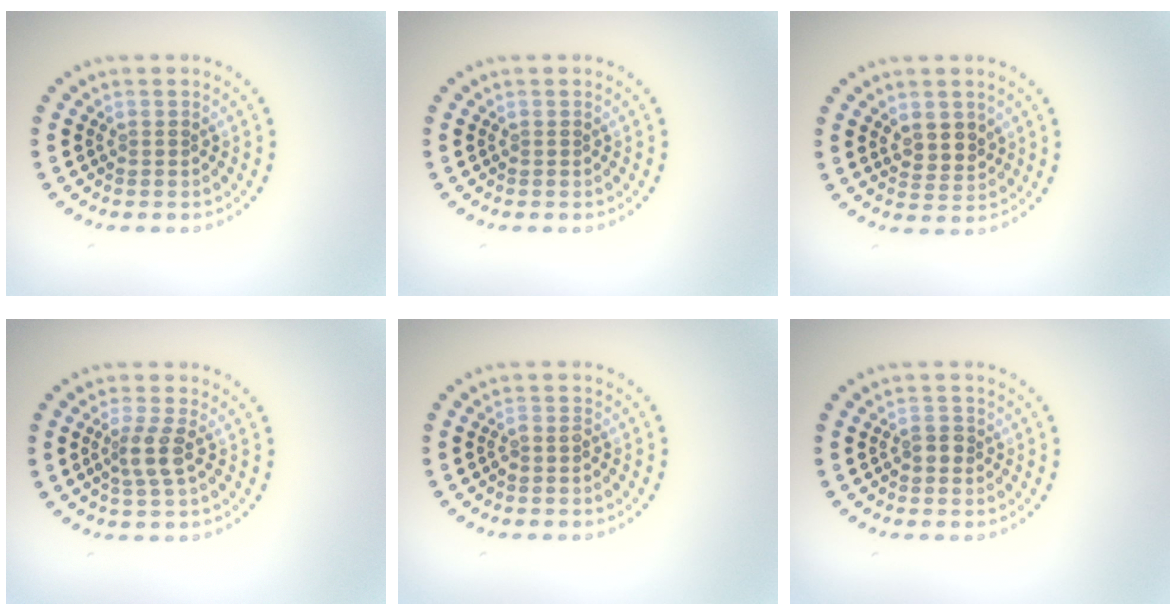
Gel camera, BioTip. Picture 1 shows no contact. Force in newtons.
{"total": 0.0}
{"total": 2.5, "press": 2.3, "slide": 1.1}
{"total": 2.3, "press": 2.0, "slide": 1.3}
{"total": 0.7, "press": 0.5, "slide": 0.4}
{"total": 1.3, "press": 1.3, "slide": 0.3}